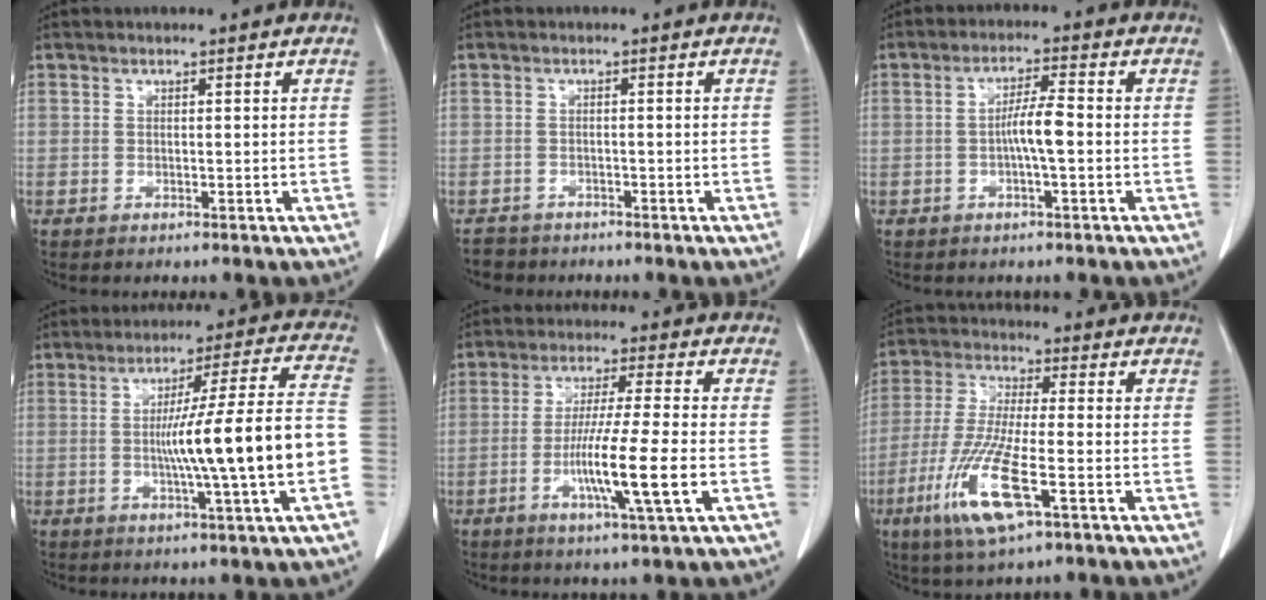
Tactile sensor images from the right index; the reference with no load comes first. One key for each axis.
{"total": 2.7, "fx": -2.1, "fy": 1.4, "fz": -0.6, "tx": 0.004, "ty": 0.003, "tz": -0.041}
{"total": 4.6, "fx": -0.8, "fy": 0.2, "fz": 4.5, "tx": -0.083, "ty": 0.006, "tz": -0.015}
{"total": 16.3, "fx": -2.9, "fy": -1.4, "fz": 16.0, "tx": -0.246, "ty": 0.006, "tz": -0.048}
{"total": 10.5, "fx": -3.0, "fy": -0.7, "fz": 10.1, "tx": -0.187, "ty": -0.017, "tz": -0.059}
{"total": 12.3, "fx": -5.1, "fy": 1.5, "fz": 11.1, "tx": -0.235, "ty": -0.027, "tz": -0.097}